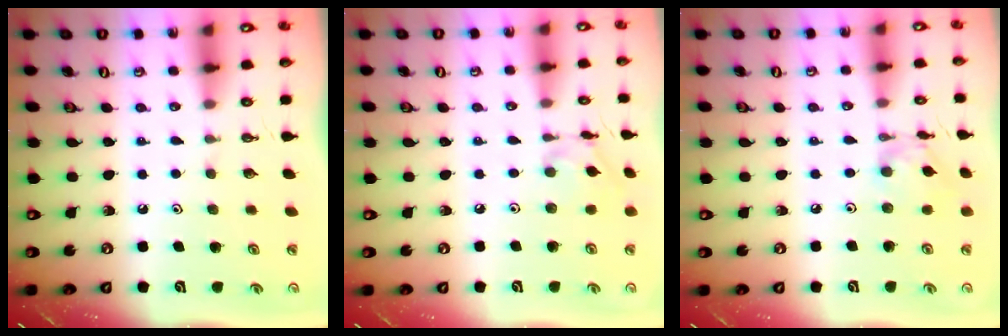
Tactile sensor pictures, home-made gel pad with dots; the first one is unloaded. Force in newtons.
{"total": 7.3, "press": 7.2, "slide": 0.4}
{"total": 6.7, "press": 6.7, "slide": 0.3}